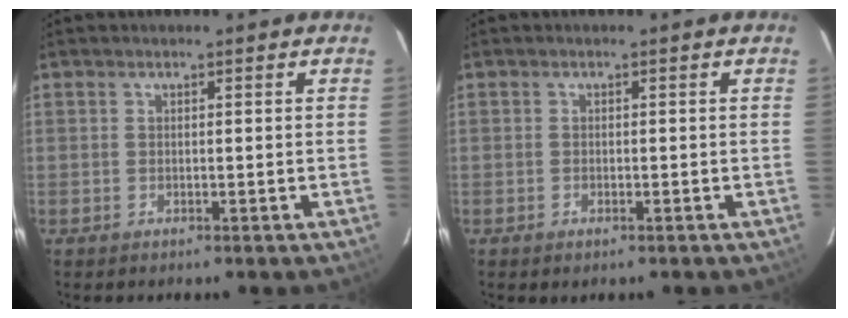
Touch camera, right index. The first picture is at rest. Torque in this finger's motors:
{"motor_torque": [0.30, -0.30, 0.04, 0.00]}